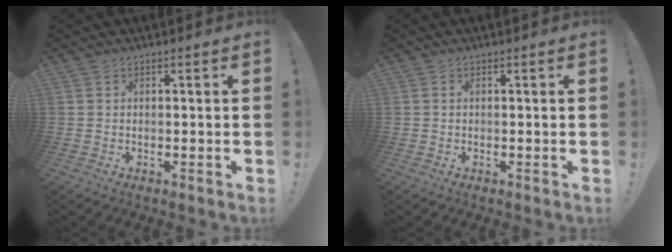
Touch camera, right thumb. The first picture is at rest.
{"total": 0.0}